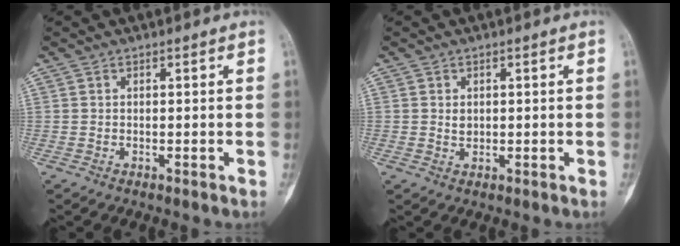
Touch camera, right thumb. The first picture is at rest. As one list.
[{"total": 1.2, "force": [0.3, 1.0, 0.7], "torque": [-0.007, -0.002, 0.008]}]